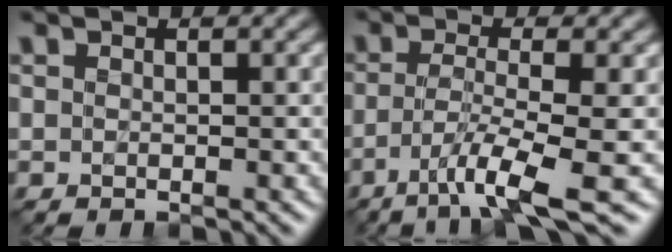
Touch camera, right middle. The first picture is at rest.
{"total": 4.4, "force": [-2.5, -0.3, 3.6], "torque": [-0.071, -0.004, -0.053]}